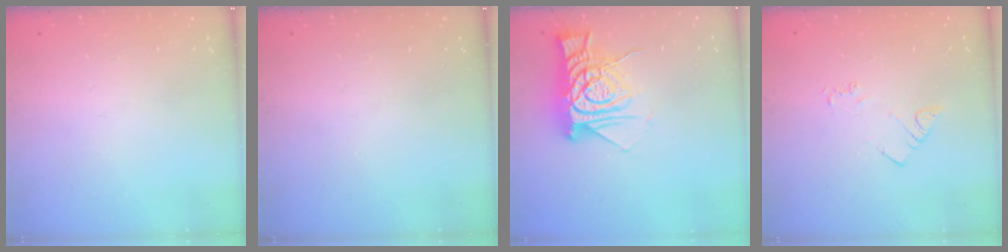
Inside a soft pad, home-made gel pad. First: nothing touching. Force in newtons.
{"total": 0.0}
{"total": 12.5, "press": 12.5, "slide": 1.1}
{"total": 2.3, "press": 2.3, "slide": 0.3}